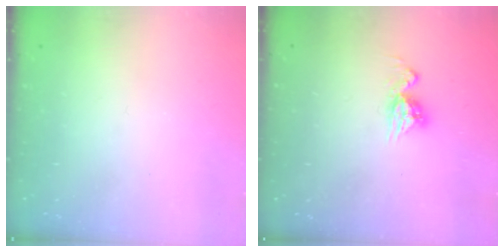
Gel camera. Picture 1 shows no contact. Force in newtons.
{"total": 8.0, "press": 8.0, "slide": 0.7}